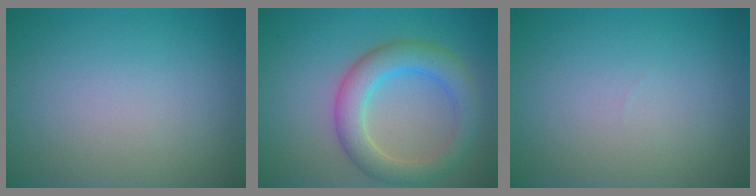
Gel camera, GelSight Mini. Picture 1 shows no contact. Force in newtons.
{"total": 5.1, "press": 5.1, "slide": 0.2}
{"total": 0.0}